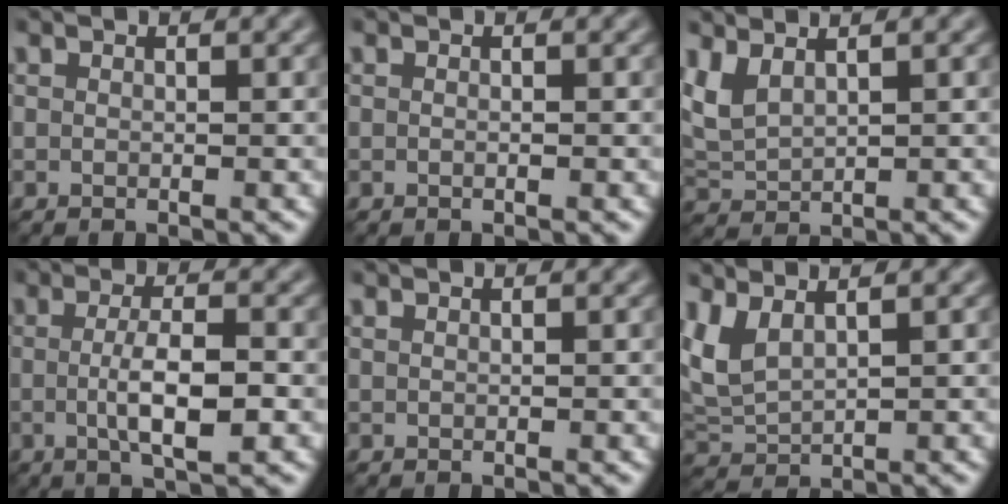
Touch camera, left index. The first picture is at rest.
{"total": 0.0}
{"total": 2.9, "force": [1.7, 1.2, 2.0], "torque": [-0.057, 0.008, 0.040]}
{"total": 4.8, "force": [-0.5, 1.2, 4.6], "torque": [-0.082, -0.002, -0.010]}
{"total": 0.0}
{"total": 3.4, "force": [1.8, 1.4, 2.5], "torque": [-0.068, 0.006, 0.044]}